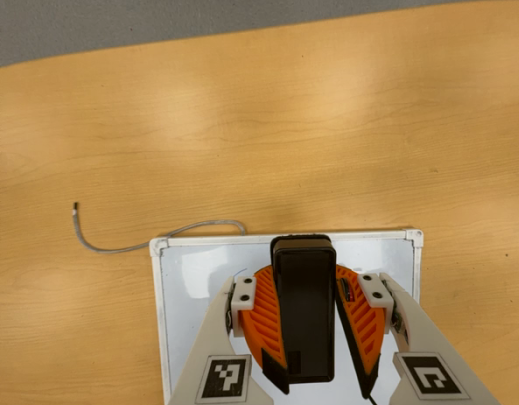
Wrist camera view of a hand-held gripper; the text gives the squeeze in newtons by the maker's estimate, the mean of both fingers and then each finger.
{"total": 10.8, "left": 9.7, "right": 11.9}